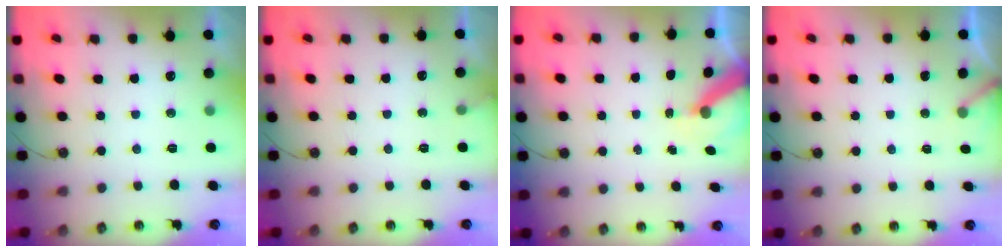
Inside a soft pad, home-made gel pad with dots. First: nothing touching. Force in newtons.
{"total": 2.8, "press": 2.8, "slide": 0.2}
{"total": 6.7, "press": 6.7, "slide": 0.7}
{"total": 2.3, "press": 2.3, "slide": 0.1}